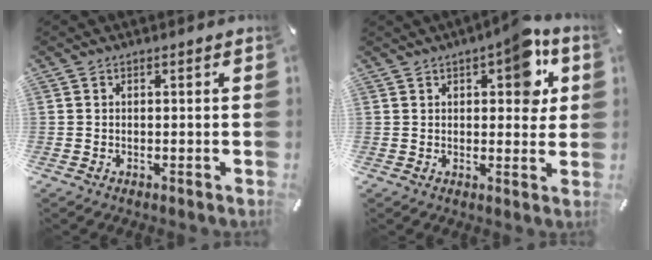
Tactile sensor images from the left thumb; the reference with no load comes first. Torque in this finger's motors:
{"motor_torque": [1.74, 1.65, 1.23, -0.41, 0.09]}